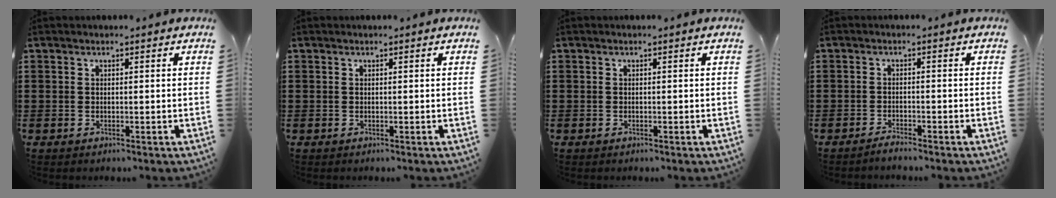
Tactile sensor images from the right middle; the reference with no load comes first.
{"total": 0.0}
{"total": 0.0}
{"total": 1.4, "force": [-1.3, 0.0, 0.5], "torque": [-0.010, -0.002, -0.025]}